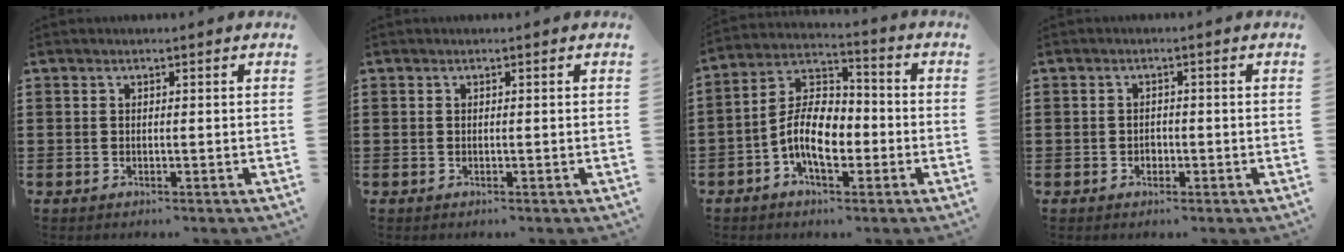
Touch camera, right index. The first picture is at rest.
{"total": 0.0}
{"total": 9.7, "force": [-2.9, 5.1, 7.7], "torque": [-0.167, 0.008, -0.058]}
{"total": 1.3, "force": [-0.5, 1.0, 0.6], "torque": [-0.015, 0.001, -0.012]}